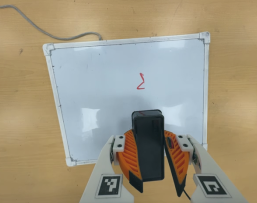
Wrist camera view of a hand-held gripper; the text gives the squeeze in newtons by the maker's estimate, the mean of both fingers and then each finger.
{"total": 10.4, "left": 10.4, "right": 10.5}